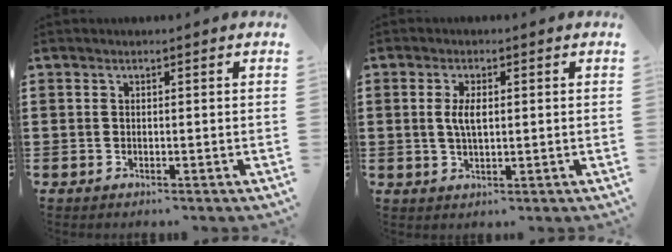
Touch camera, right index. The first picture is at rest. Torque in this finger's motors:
{"motor_torque": [0.75, 0.40, 0.41, 0.10]}